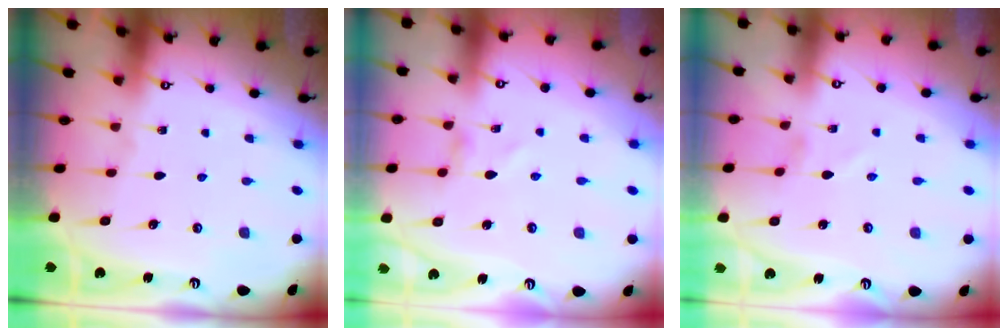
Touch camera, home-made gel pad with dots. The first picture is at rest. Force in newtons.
{"total": 0.0}
{"total": 1.4, "press": 1.4, "slide": 0.2}